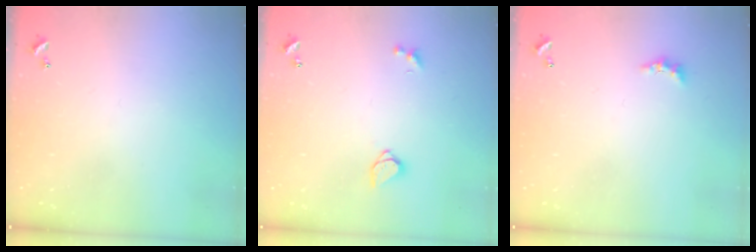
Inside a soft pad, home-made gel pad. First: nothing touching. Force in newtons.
{"total": 1.6, "press": 1.5, "slide": 0.3}
{"total": 2.2, "press": 2.2, "slide": 0.6}